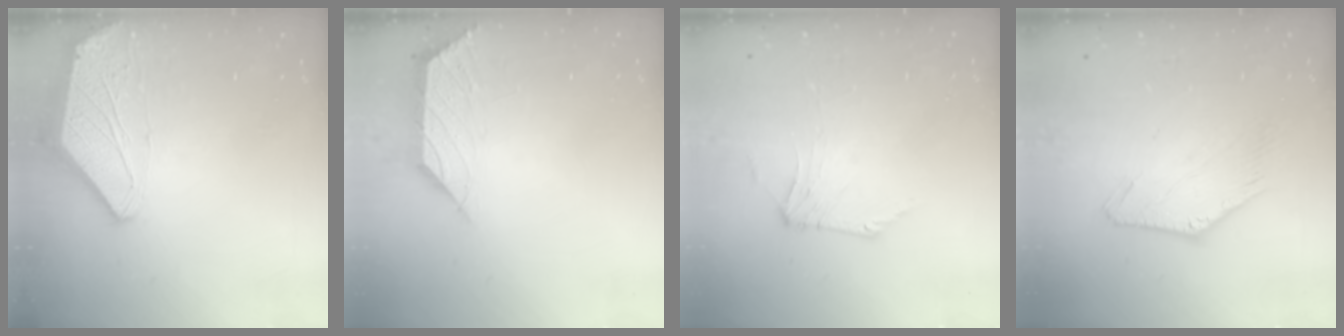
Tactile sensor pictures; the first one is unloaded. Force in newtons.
{"total": 2.3, "press": 2.2, "slide": 0.3}
{"total": 1.5, "press": 1.4, "slide": 0.5}
{"total": 1.0, "press": 1.0, "slide": 0.2}